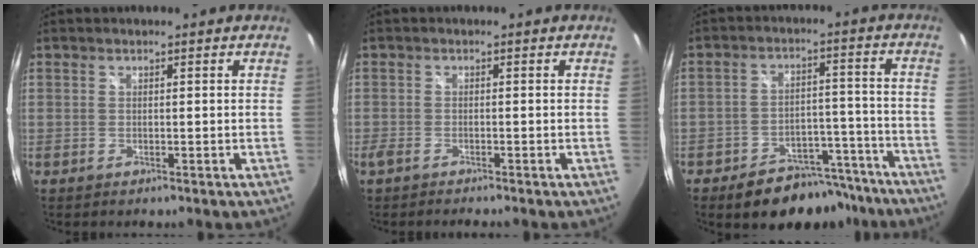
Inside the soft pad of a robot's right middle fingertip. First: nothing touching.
{"total": 2.6, "force": [-2.3, 0.5, 1.1], "torque": [-0.031, -0.011, -0.046]}
{"total": 13.6, "force": [-11.0, 6.5, 4.7], "torque": [-0.087, 0.031, -0.138]}